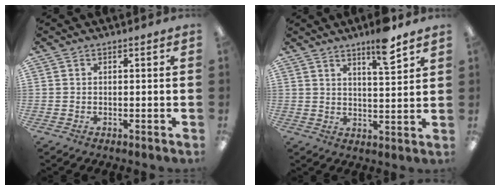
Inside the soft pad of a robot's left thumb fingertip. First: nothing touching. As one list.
[{"total": 8.3, "force": [6.0, 1.4, 5.6], "torque": [-0.076, -0.036, 0.095]}]